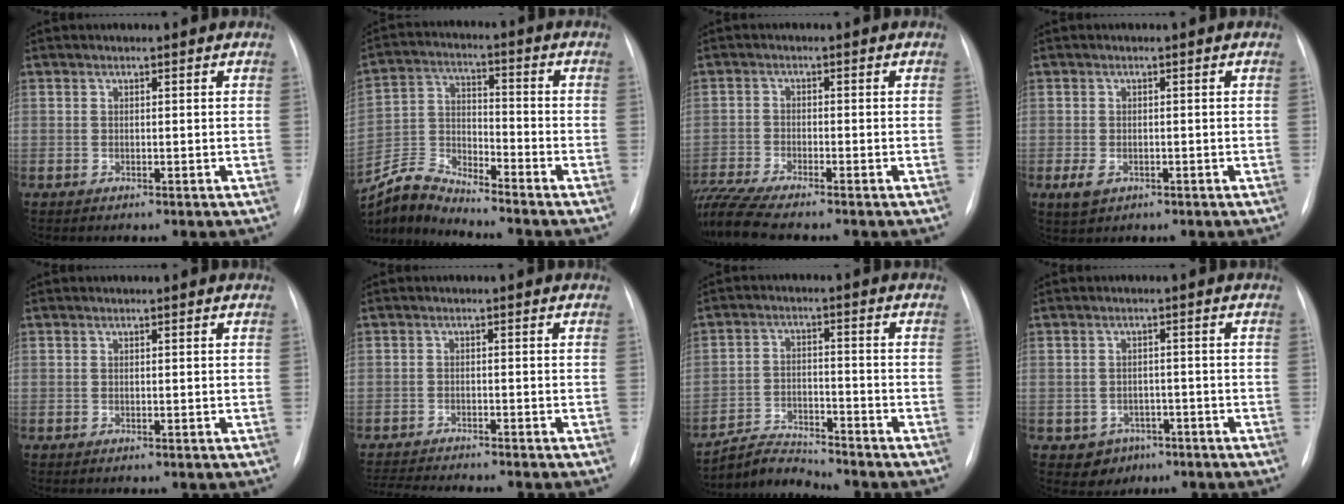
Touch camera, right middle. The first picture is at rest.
{"total": 8.7, "force": [-8.6, -0.9, 0.0], "torque": [-0.013, 0.016, -0.167]}
{"total": 8.0, "force": [-7.3, -0.6, 3.4], "torque": [-0.069, -0.019, -0.129]}
{"total": 2.5, "force": [-1.0, 1.6, 1.7], "torque": [-0.034, -0.003, -0.007]}
{"total": 0.0}
{"total": 8.7, "force": [-8.1, -0.4, 3.3], "torque": [-0.048, -0.012, -0.126]}
{"total": 5.9, "force": [-5.9, -0.2, -0.8], "torque": [0.006, -0.004, -0.104]}
{"total": 4.1, "force": [-2.1, 3.4, 0.6], "torque": [-0.007, 0.011, -0.021]}